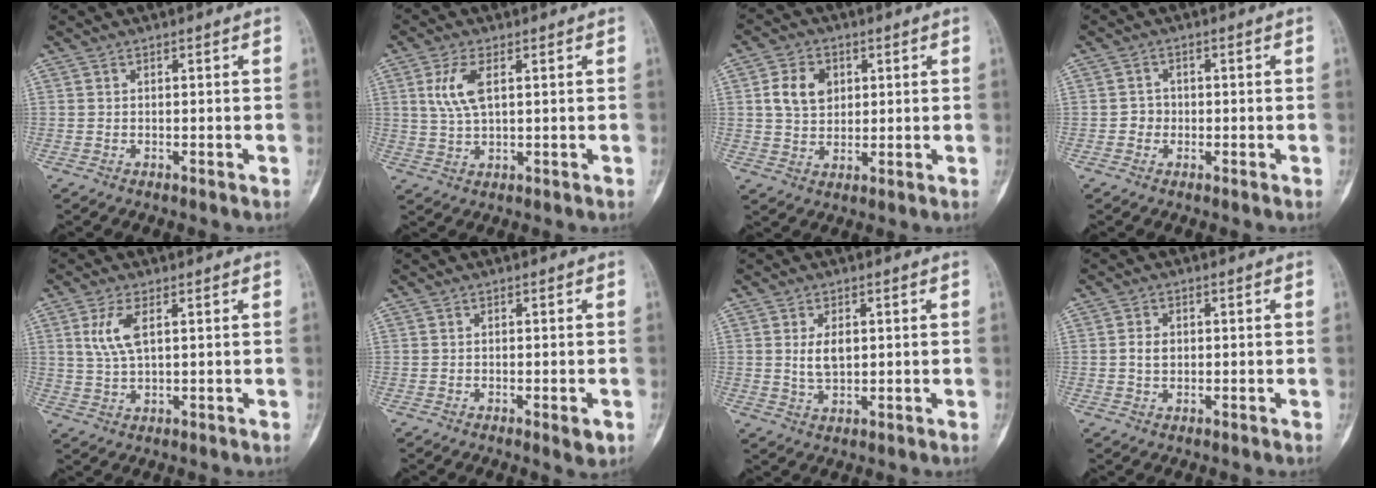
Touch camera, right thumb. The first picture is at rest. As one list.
[{"total": 6.2, "force": [1.9, 2.7, 5.3], "torque": [-0.120, -0.004, 0.041]}, {"total": 7.4, "force": [2.0, 5.6, 4.3], "torque": [-0.060, -0.004, 0.035]}, {"total": 2.1, "force": [-0.5, 1.9, 0.6], "torque": [0.004, 0.009, -0.013]}, {"total": 5.6, "force": [1.9, 2.2, 4.8], "torque": [-0.108, -0.005, 0.043]}, {"total": 2.3, "force": [-0.8, 0.7, 2.1], "torque": [-0.023, -0.003, -0.007]}, {"total": 4.4, "force": [0.8, 2.5, 3.5], "torque": [-0.058, -0.008, 0.020]}, {"total": 2.7, "force": [0.1, 2.0, 1.7], "torque": [-0.024, 0.003, 0.001]}]